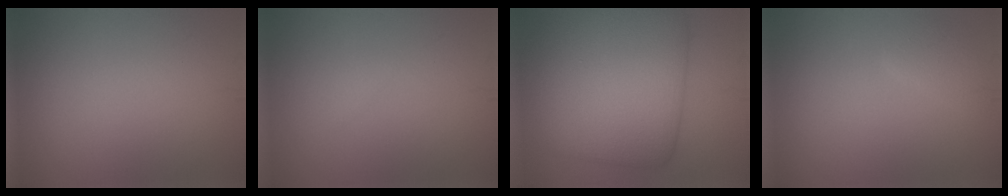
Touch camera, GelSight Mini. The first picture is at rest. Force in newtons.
{"total": 0.5, "press": 0.5, "slide": 0.1}
{"total": 11.1, "press": 11.1, "slide": 0.3}
{"total": 1.7, "press": 1.7, "slide": 0.1}